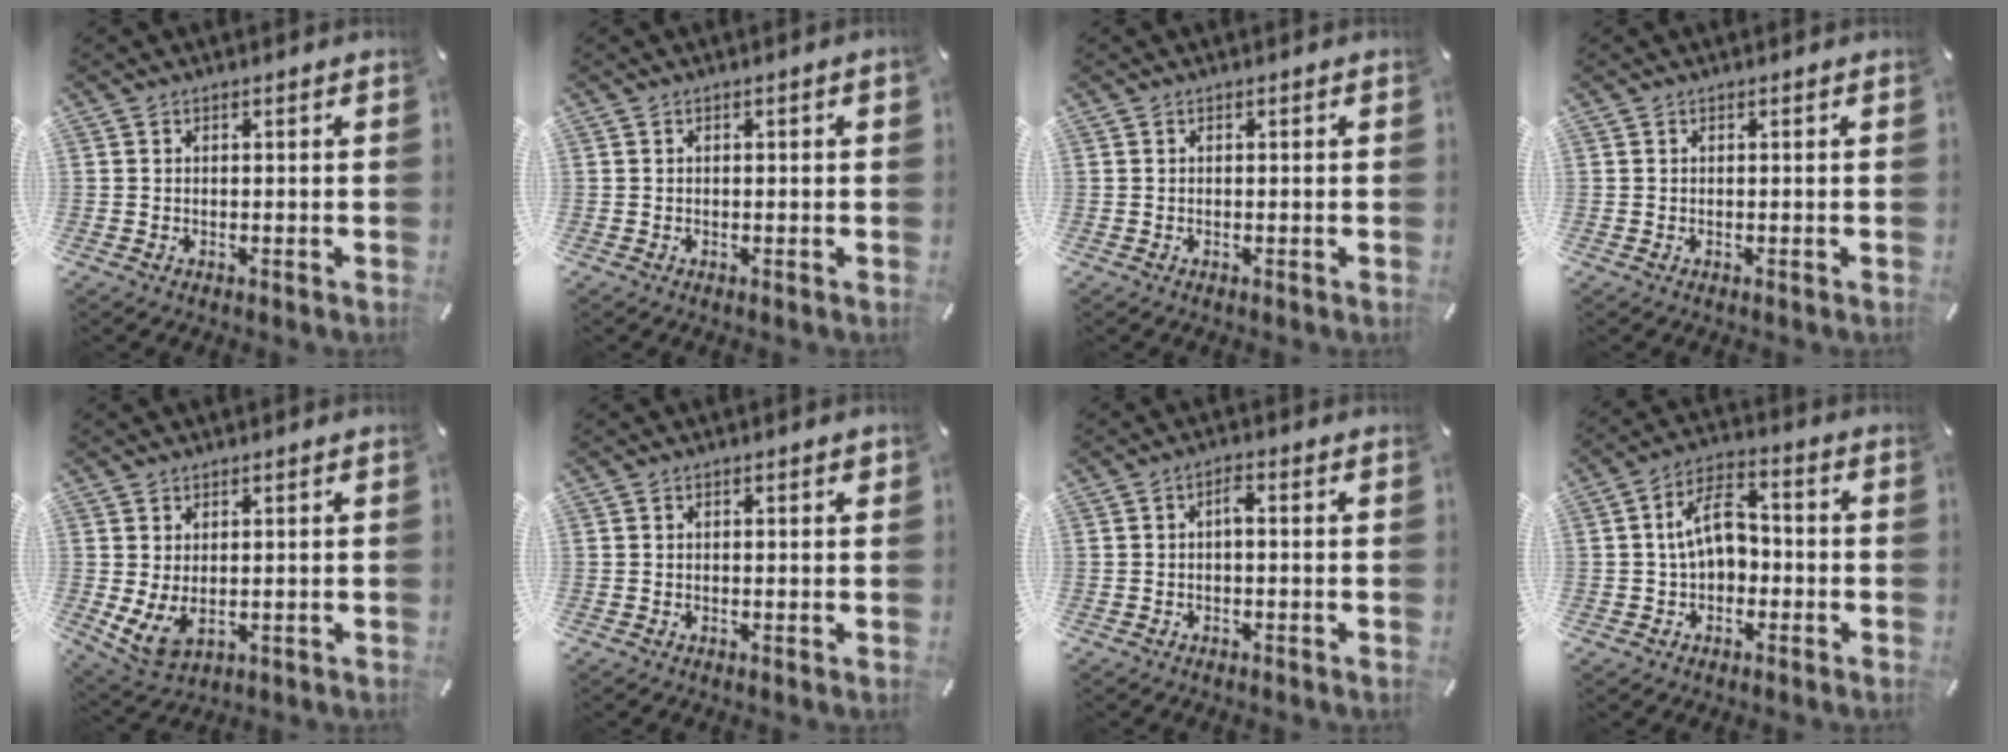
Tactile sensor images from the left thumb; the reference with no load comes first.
{"total": 0.9, "force": [-0.1, 0.2, 0.8], "torque": [-0.015, 0.000, -0.002]}
{"total": 0.0}
{"total": 0.0}
{"total": 5.5, "force": [0.6, 3.6, 4.1], "torque": [-0.089, -0.012, 0.011]}
{"total": 0.7, "force": [0.1, 0.2, 0.6], "torque": [-0.012, 0.002, 0.001]}
{"total": 2.5, "force": [-0.4, 1.0, 2.3], "torque": [-0.045, 0.012, -0.011]}
{"total": 9.9, "force": [-0.3, 6.4, 7.6], "torque": [-0.141, 0.020, -0.006]}